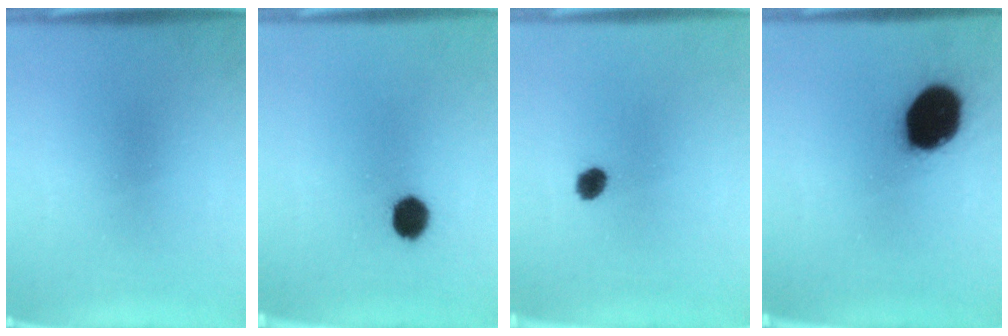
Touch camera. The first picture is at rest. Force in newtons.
{"total": 5.4}
{"total": 2.9}
{"total": 19.4}